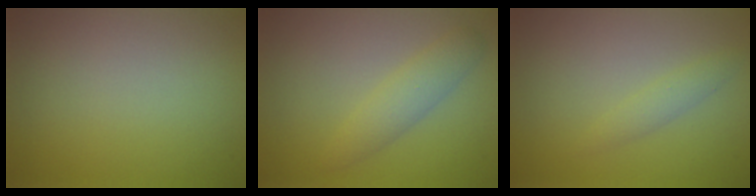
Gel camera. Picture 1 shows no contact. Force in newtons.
{"total": 2.4, "press": 2.4, "slide": 0.1}
{"total": 1.3, "press": 1.3, "slide": 0.0}